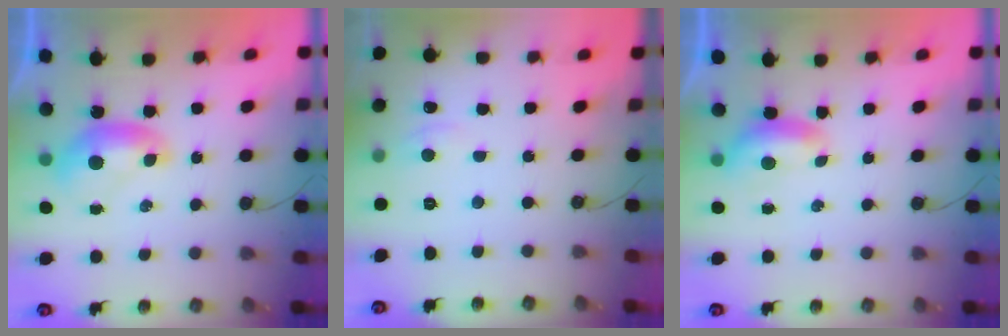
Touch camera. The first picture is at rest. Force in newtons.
{"total": 0.8, "press": 0.5, "slide": 0.6}
{"total": 1.4, "press": 1.3, "slide": 0.4}